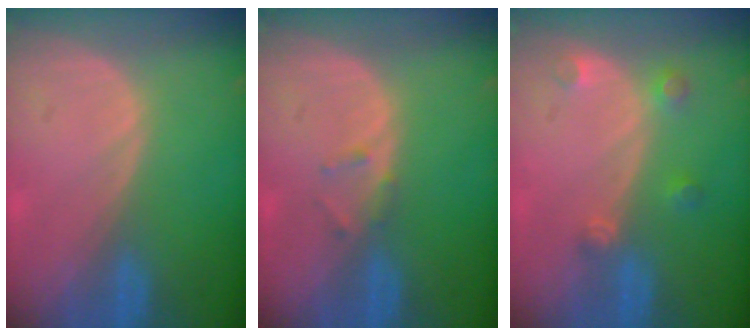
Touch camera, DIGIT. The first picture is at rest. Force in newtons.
{"total": 1.3, "press": 1.3, "slide": 0.4}
{"total": 2.6, "press": 2.6, "slide": 0.2}